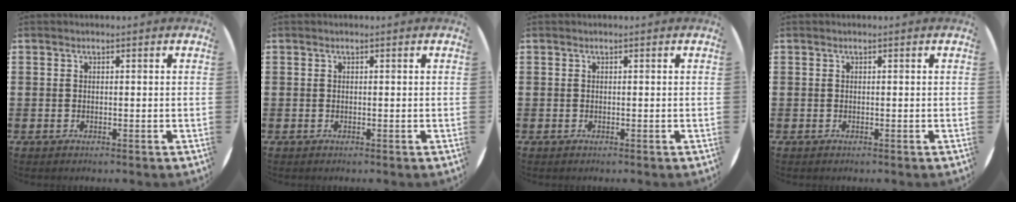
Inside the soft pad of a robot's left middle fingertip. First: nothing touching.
{"total": 0.0}
{"total": 0.0}
{"total": 0.0}